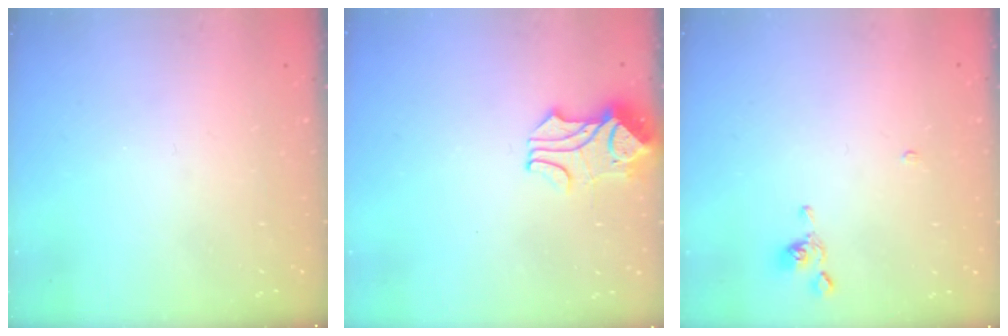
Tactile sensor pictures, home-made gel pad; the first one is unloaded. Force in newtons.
{"total": 1.6, "press": 1.2, "slide": 1.0}
{"total": 2.2, "press": 2.2, "slide": 0.2}